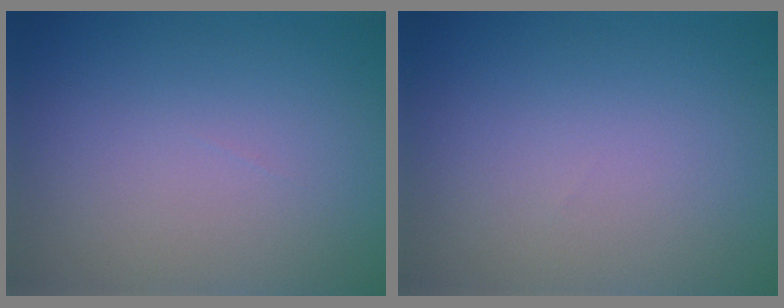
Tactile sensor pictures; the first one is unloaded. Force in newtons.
{"total": 0.0}